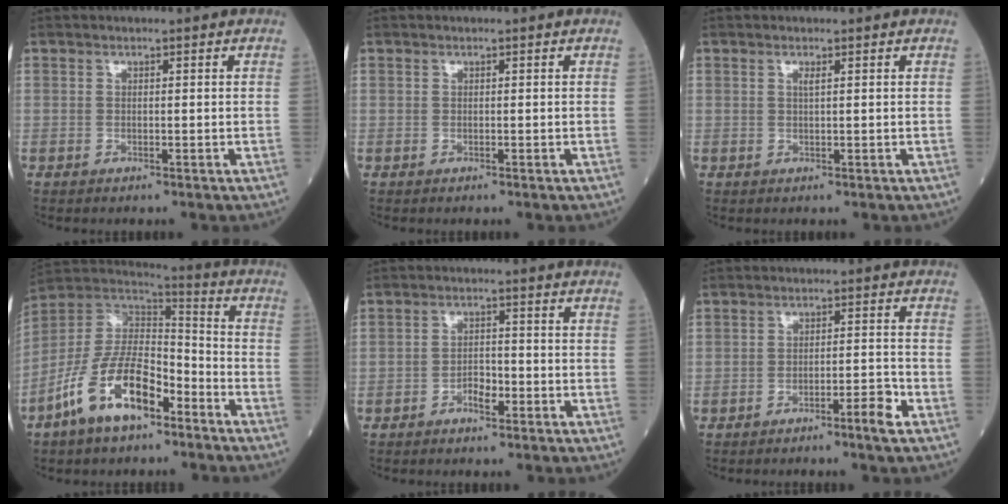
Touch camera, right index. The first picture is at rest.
{"total": 0.0}
{"total": 0.7, "force": [0.3, -0.1, 0.6], "torque": [-0.014, -0.001, 0.006]}
{"total": 13.9, "force": [-8.0, 5.8, 9.8], "torque": [-0.201, 0.010, -0.151]}
{"total": 2.7, "force": [-1.6, 1.2, 1.8], "torque": [-0.027, 0.007, -0.031]}
{"total": 3.8, "force": [-2.6, -0.3, 2.8], "torque": [-0.038, 0.002, -0.045]}